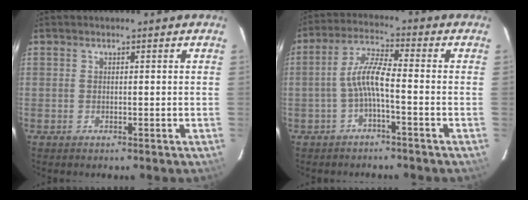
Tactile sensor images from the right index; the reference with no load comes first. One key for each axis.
{"total": 5.8, "fx": -2.1, "fy": 0.6, "fz": 5.4, "tx": -0.122, "ty": 0.015, "tz": -0.040}